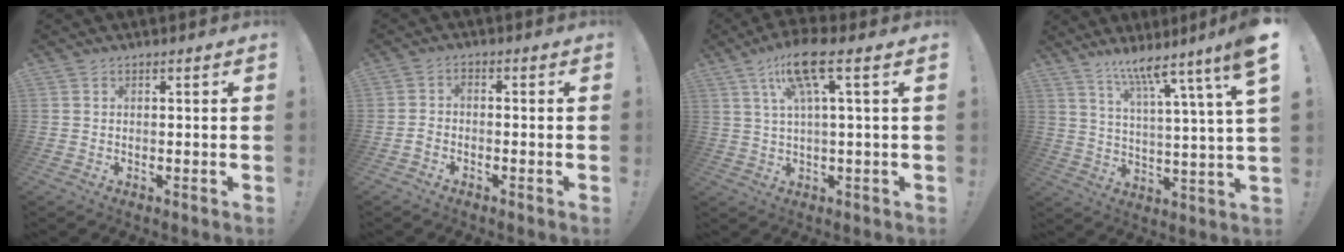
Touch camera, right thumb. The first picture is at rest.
{"total": 2.4, "force": [-1.5, 1.2, 1.5], "torque": [-0.042, 0.008, -0.029]}
{"total": 11.2, "force": [4.5, 1.5, 10.2], "torque": [-0.186, -0.007, 0.072]}
{"total": 12.3, "force": [8.0, 0.3, 9.4], "torque": [-0.159, -0.057, 0.118]}